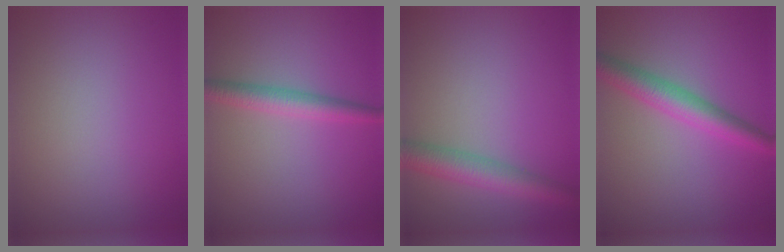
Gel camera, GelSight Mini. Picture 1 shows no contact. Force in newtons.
{"total": 2.9, "press": 2.9, "slide": 0.1}
{"total": 4.0, "press": 4.0, "slide": 0.1}
{"total": 4.1, "press": 4.1, "slide": 0.1}